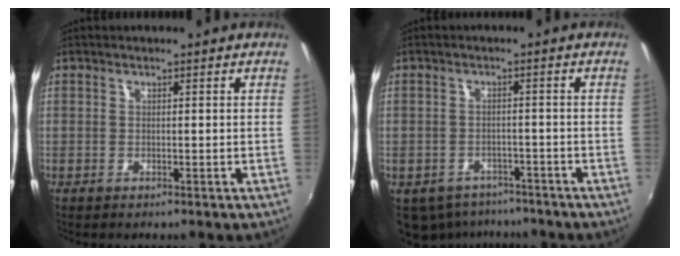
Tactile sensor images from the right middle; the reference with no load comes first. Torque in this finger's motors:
{"motor_torque": [1.08, -1.06, 0.13, 0.08]}